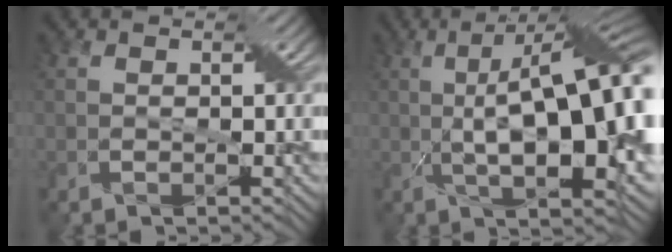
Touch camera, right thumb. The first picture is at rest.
{"total": 16.4, "force": [0.5, 5.0, 15.6], "torque": [-0.234, 0.021, 0.005]}